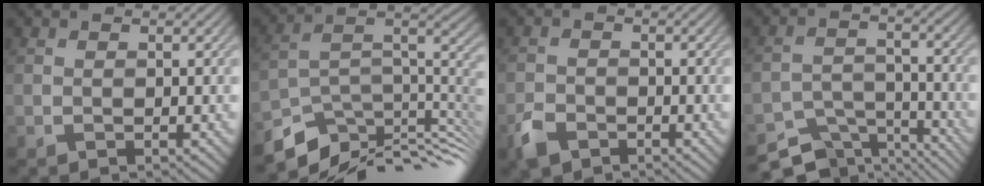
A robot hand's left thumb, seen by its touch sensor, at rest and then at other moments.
{"total": 9.9, "force": [-6.3, 4.6, 6.1], "torque": [-0.123, 0.001, -0.103]}
{"total": 2.9, "force": [-2.1, 1.4, 1.3], "torque": [-0.028, -0.004, -0.052]}
{"total": 9.2, "force": [-8.1, 3.2, 2.9], "torque": [-0.054, -0.015, -0.124]}